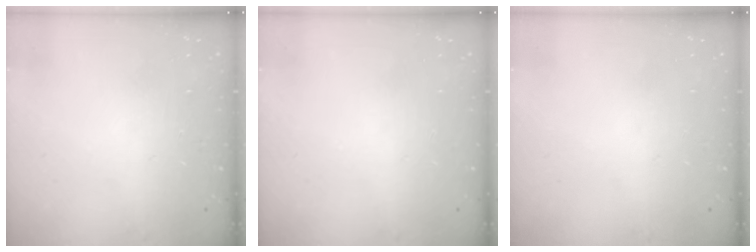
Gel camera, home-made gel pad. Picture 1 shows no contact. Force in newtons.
{"total": 0.0}
{"total": 0.0}